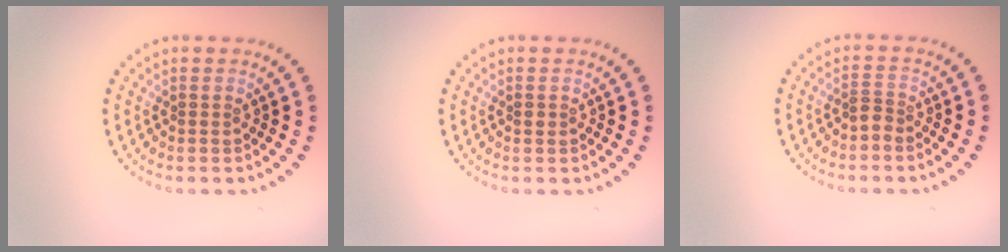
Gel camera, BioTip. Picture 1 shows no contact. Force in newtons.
{"total": 0.7, "press": 0.7, "slide": 0.1}
{"total": 1.1, "press": 0.7, "slide": 0.8}